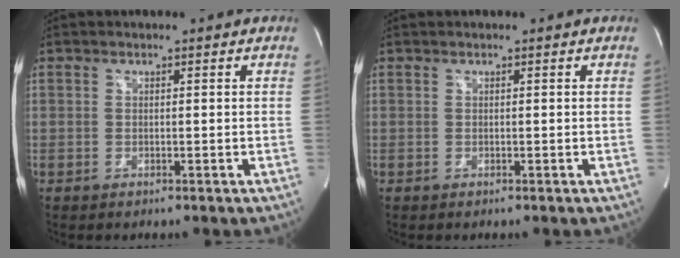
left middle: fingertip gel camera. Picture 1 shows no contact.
{"total": 0.0}